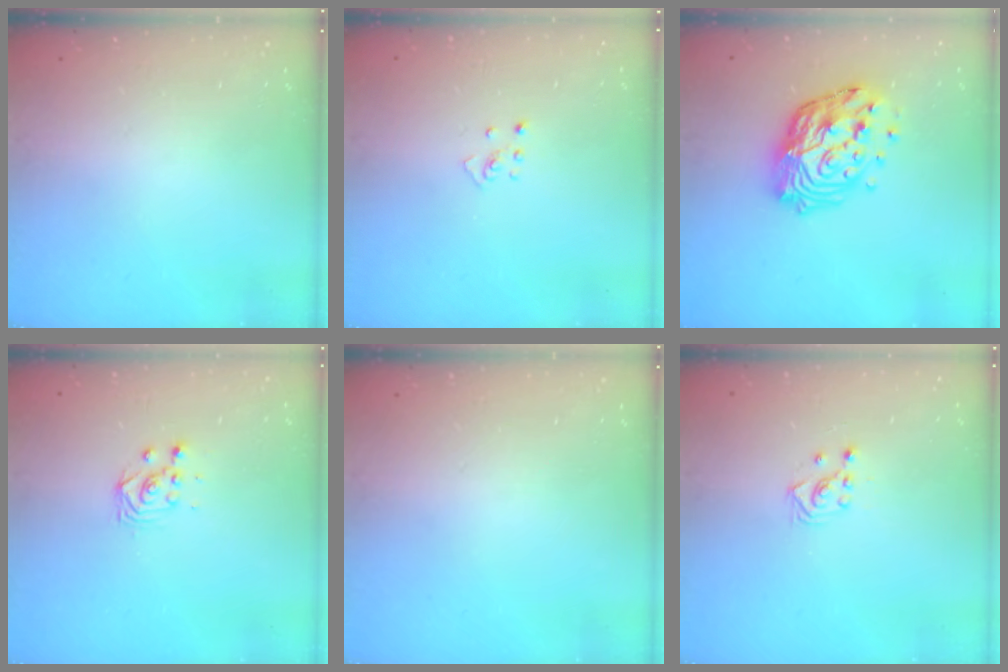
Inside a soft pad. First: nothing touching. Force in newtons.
{"total": 3.6, "press": 3.6, "slide": 0.4}
{"total": 16.7, "press": 16.6, "slide": 1.7}
{"total": 2.9, "press": 2.9, "slide": 0.4}
{"total": 0.0}
{"total": 2.9, "press": 2.7, "slide": 1.0}